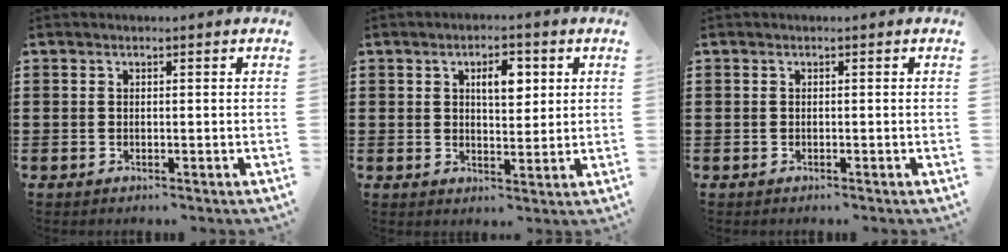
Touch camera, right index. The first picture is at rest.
{"total": 4.8, "force": [1.7, 2.1, 4.0], "torque": [-0.061, 0.000, 0.022]}
{"total": 0.0}